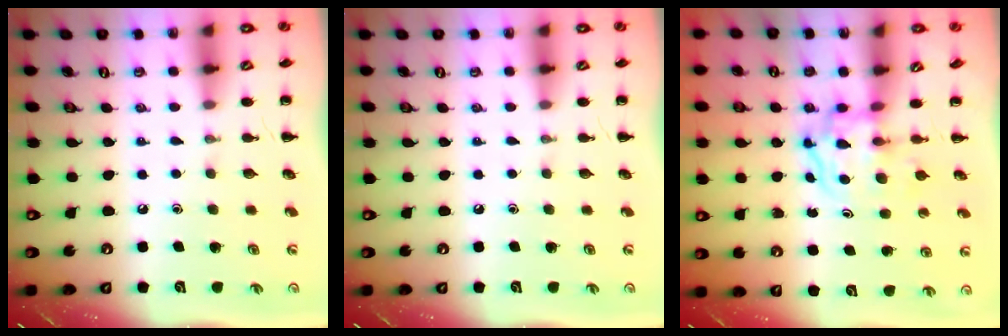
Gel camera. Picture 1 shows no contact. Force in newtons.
{"total": 0.0}
{"total": 3.6, "press": 3.6, "slide": 0.4}